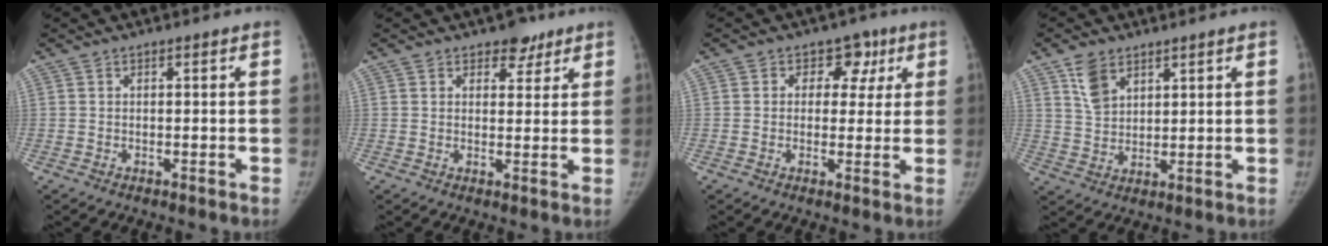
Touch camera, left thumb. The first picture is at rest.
{"total": 3.8, "force": [2.6, 2.7, 1.1], "torque": [0.019, -0.012, 0.033]}
{"total": 6.6, "force": [2.2, 5.5, 3.0], "torque": [0.007, 0.003, 0.021]}
{"total": 5.9, "force": [3.5, 3.7, 2.9], "torque": [-0.036, -0.019, 0.073]}